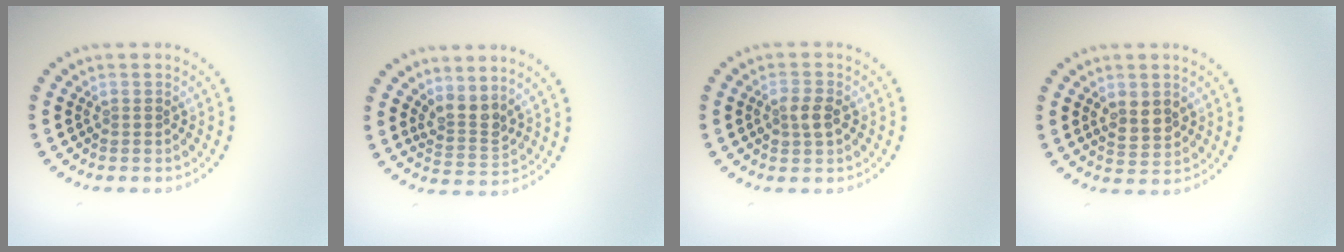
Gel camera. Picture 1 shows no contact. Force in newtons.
{"total": 2.6, "press": 1.9, "slide": 1.8}
{"total": 2.0, "press": 2.0, "slide": 0.4}
{"total": 2.5, "press": 2.4, "slide": 0.5}